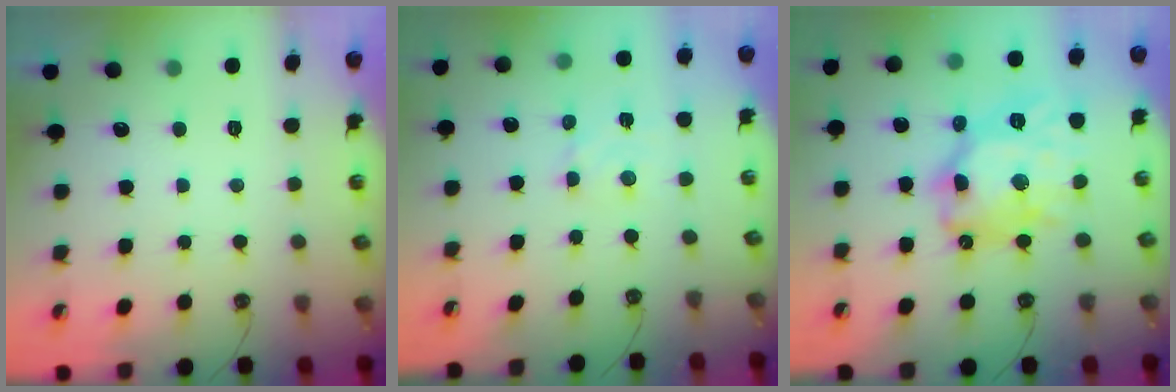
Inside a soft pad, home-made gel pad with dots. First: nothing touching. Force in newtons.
{"total": 2.5, "press": 2.5, "slide": 0.3}
{"total": 19.4, "press": 19.2, "slide": 2.3}